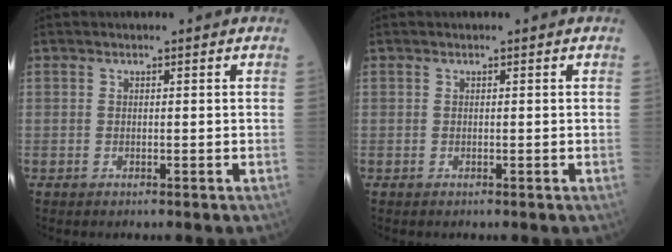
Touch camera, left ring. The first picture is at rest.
{"total": 0.0}